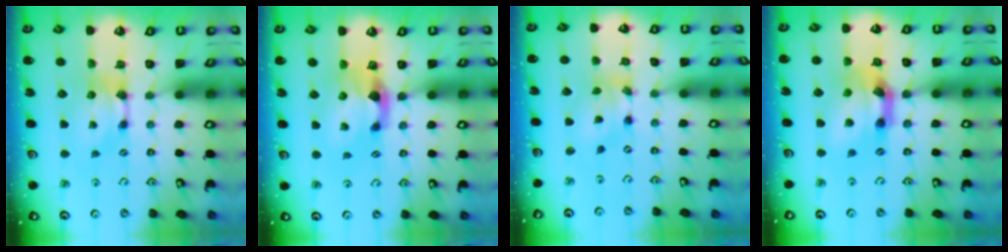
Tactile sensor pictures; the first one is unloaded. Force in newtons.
{"total": 3.0, "press": 2.6, "slide": 1.4}
{"total": 3.2, "press": 2.7, "slide": 1.8}
{"total": 6.9, "press": 6.2, "slide": 3.0}